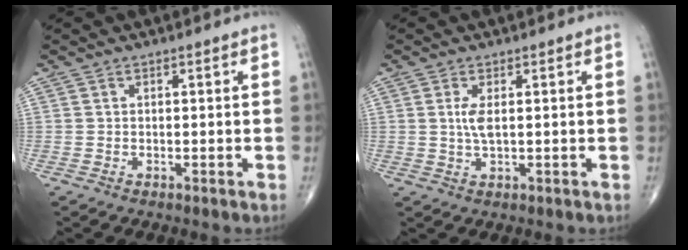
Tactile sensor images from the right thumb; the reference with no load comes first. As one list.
[{"total": 3.1, "force": [0.6, 1.0, 2.9], "torque": [-0.065, -0.004, 0.015]}]